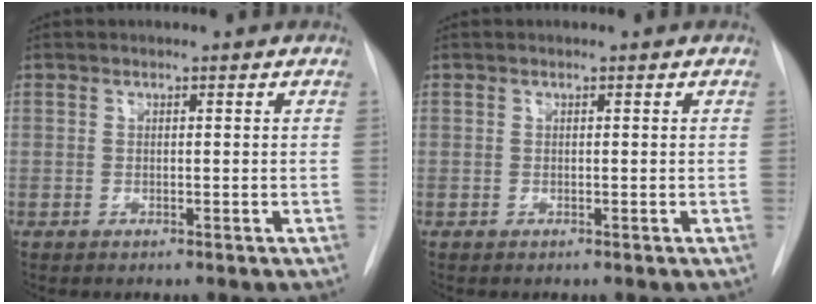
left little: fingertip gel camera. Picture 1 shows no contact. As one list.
[{"total": 0.0}]